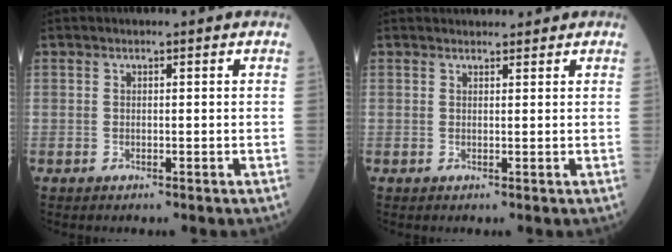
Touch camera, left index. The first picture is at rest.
{"total": 3.7, "force": [3.4, 1.1, 0.9], "torque": [-0.008, 0.023, 0.045]}